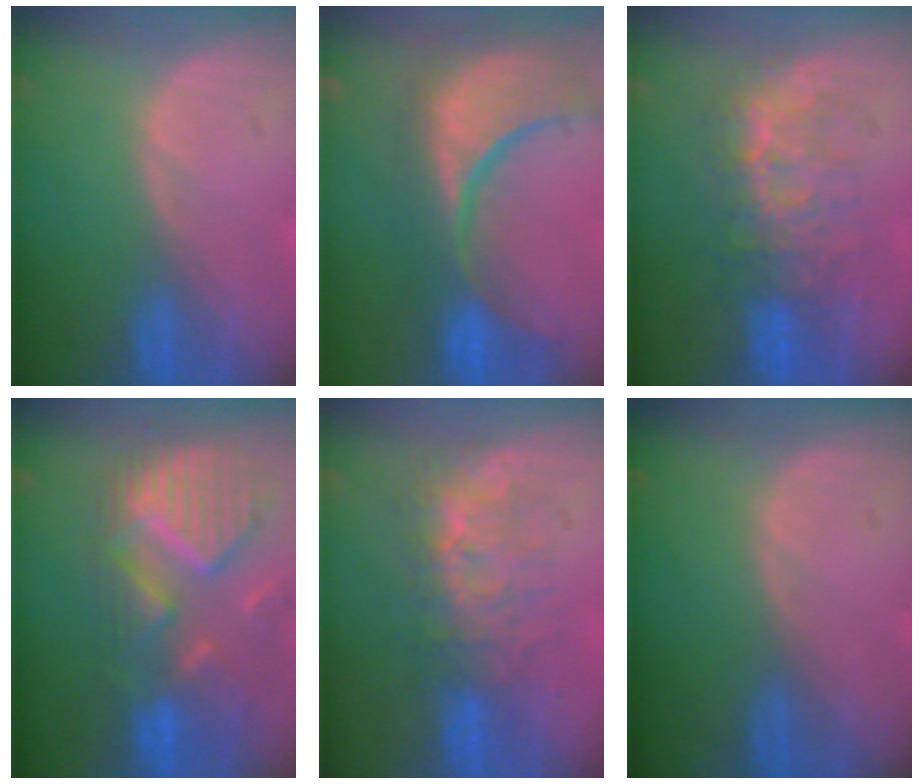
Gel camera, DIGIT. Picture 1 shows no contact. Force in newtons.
{"total": 14.0, "press": 12.0, "slide": 7.3}
{"total": 8.7, "press": 8.1, "slide": 3.1}
{"total": 12.0, "press": 10.5, "slide": 5.9}
{"total": 7.6, "press": 7.3, "slide": 2.2}
{"total": 0.0}